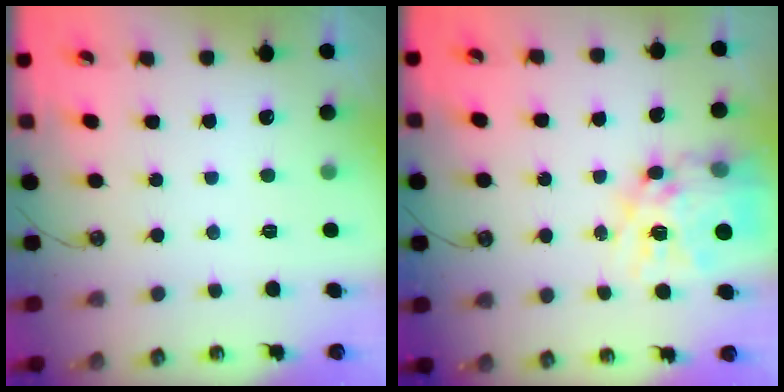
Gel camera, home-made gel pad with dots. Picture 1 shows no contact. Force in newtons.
{"total": 17.4, "press": 17.3, "slide": 1.5}